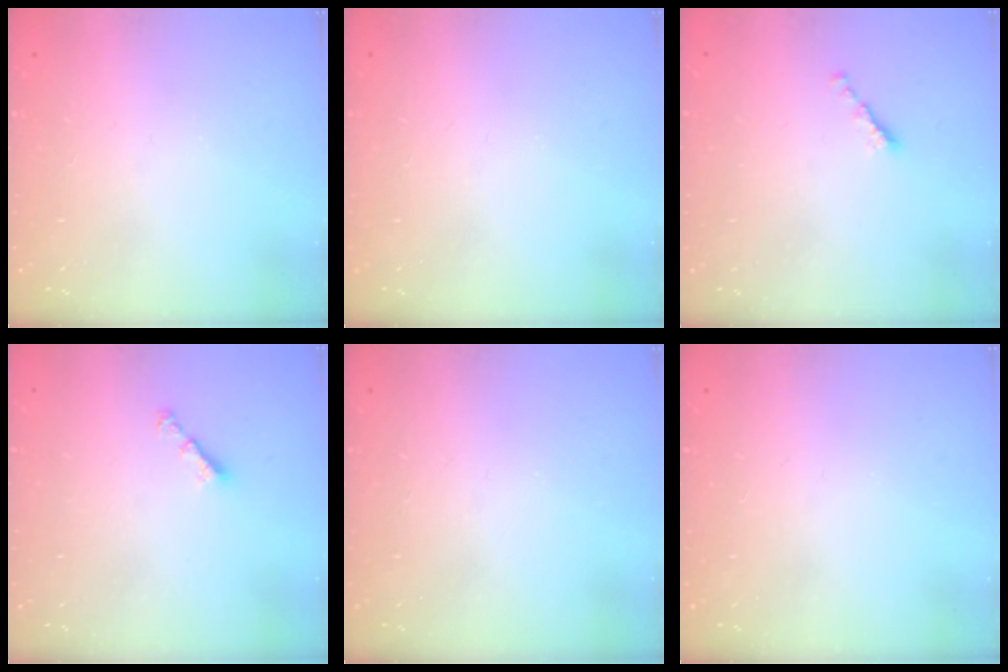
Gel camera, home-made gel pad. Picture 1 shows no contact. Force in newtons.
{"total": 0.0}
{"total": 0.0}
{"total": 2.9, "press": 2.8, "slide": 0.6}
{"total": 0.0}
{"total": 0.0}